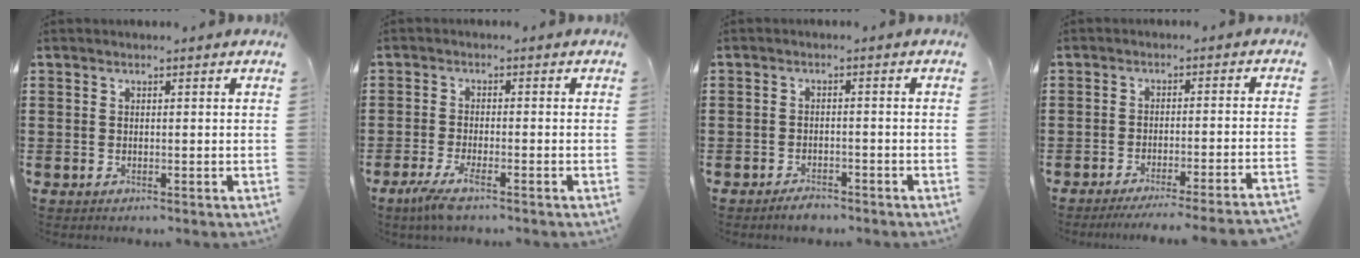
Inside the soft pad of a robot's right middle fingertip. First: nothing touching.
{"total": 3.7, "force": [-2.3, 0.3, 2.9], "torque": [-0.075, -0.015, -0.046]}
{"total": 2.2, "force": [-2.0, 0.6, 0.4], "torque": [-0.012, 0.002, -0.041]}
{"total": 3.7, "force": [-3.4, -0.5, 1.4], "torque": [-0.022, -0.007, -0.069]}